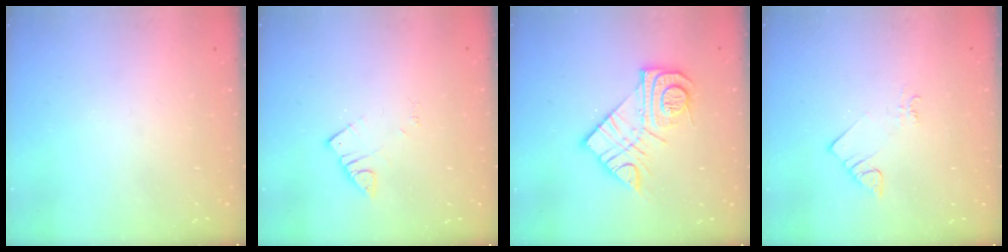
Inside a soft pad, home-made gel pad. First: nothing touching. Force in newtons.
{"total": 2.6, "press": 2.6, "slide": 0.1}
{"total": 14.1, "press": 14.1, "slide": 1.0}
{"total": 2.1, "press": 2.0, "slide": 0.5}